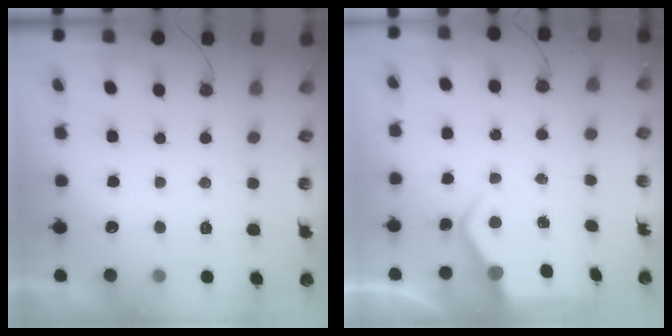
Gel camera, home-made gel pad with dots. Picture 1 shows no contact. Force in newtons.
{"total": 5.0, "press": 5.0, "slide": 0.4}